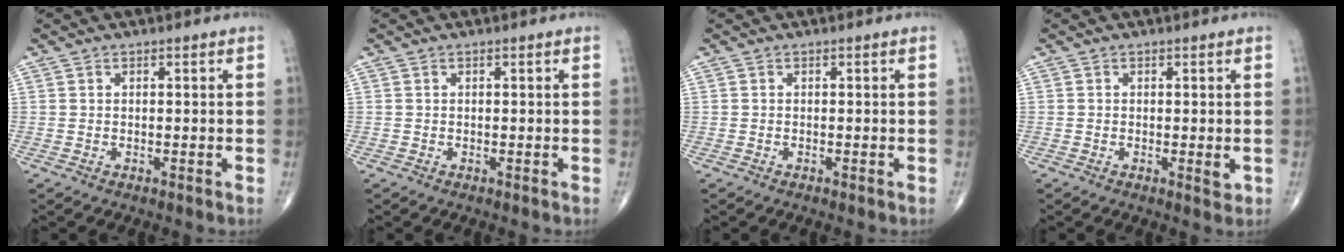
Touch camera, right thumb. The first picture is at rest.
{"total": 0.0}
{"total": 0.0}
{"total": 1.5, "force": [-0.2, 0.5, 1.4], "torque": [-0.020, -0.005, -0.005]}